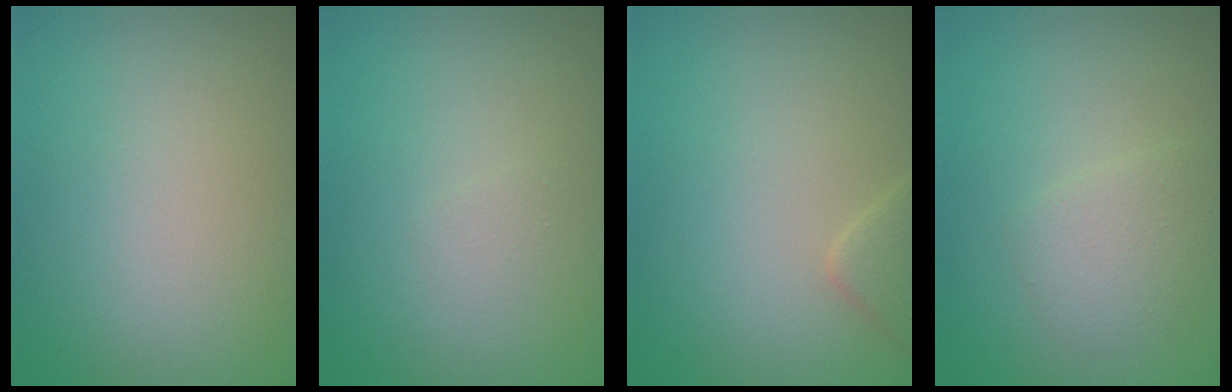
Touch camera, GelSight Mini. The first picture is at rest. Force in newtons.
{"total": 0.6, "press": 0.6, "slide": 0.0}
{"total": 1.8, "press": 1.8, "slide": 0.2}
{"total": 2.2, "press": 2.2, "slide": 0.0}